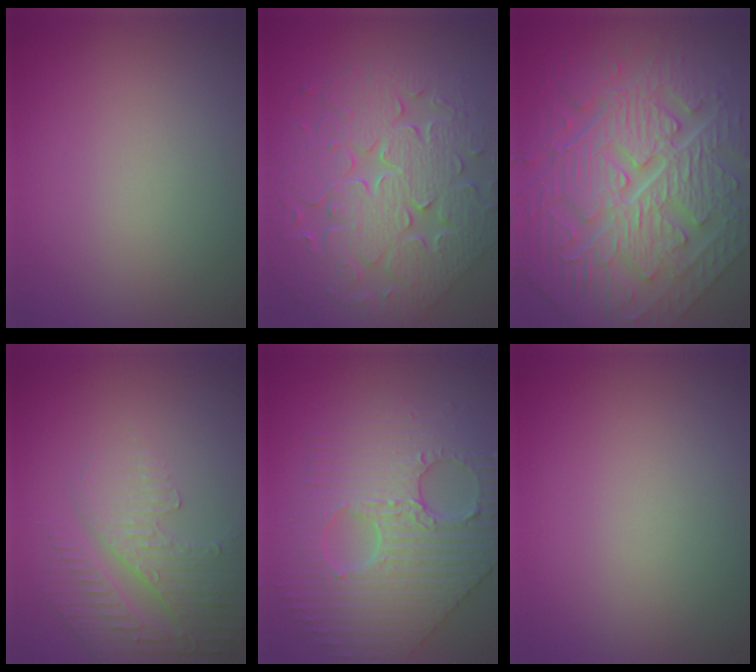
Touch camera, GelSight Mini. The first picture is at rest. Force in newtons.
{"total": 9.0, "press": 7.2, "slide": 5.3}
{"total": 11.7, "press": 7.9, "slide": 8.6}
{"total": 5.0, "press": 3.4, "slide": 3.7}
{"total": 9.9, "press": 7.0, "slide": 7.0}
{"total": 0.0}